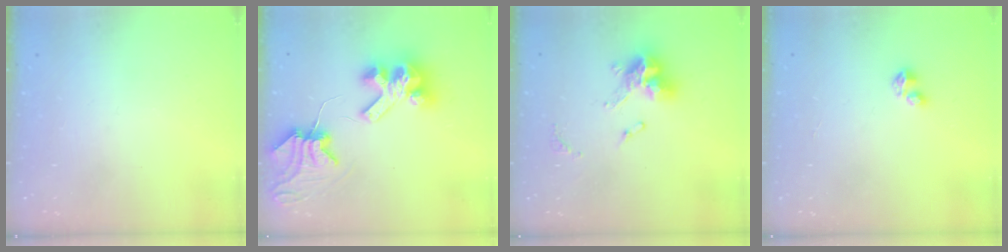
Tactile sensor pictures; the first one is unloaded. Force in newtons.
{"total": 10.2, "press": 10.1, "slide": 1.4}
{"total": 11.0, "press": 10.9, "slide": 0.8}
{"total": 2.7, "press": 2.7, "slide": 0.4}